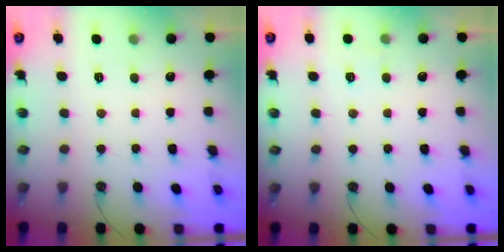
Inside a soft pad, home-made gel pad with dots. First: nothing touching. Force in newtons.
{"total": 2.3, "press": 2.3, "slide": 0.4}